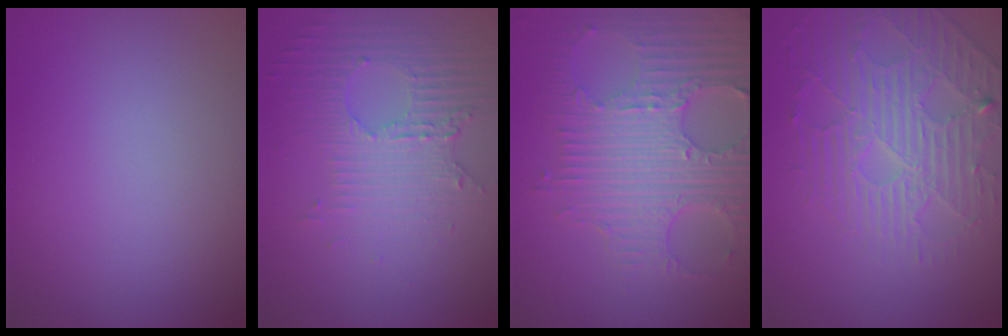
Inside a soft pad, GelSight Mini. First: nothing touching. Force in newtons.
{"total": 3.9, "press": 2.9, "slide": 2.6}
{"total": 8.1, "press": 5.8, "slide": 5.7}
{"total": 4.1, "press": 4.0, "slide": 1.0}